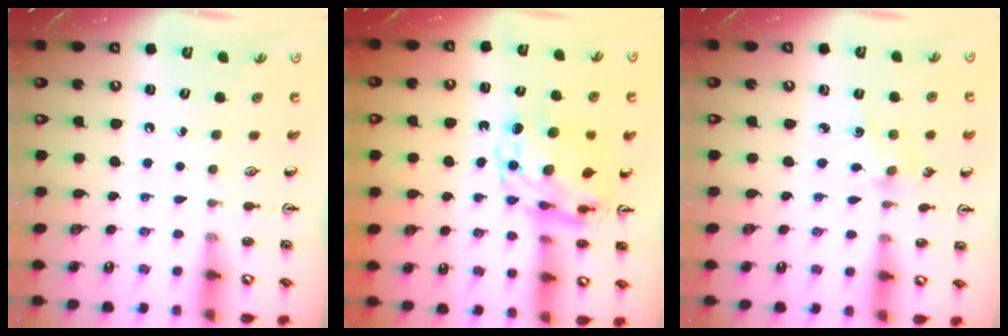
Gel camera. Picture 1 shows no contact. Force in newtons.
{"total": 11.0, "press": 11.0, "slide": 0.8}
{"total": 1.8, "press": 1.7, "slide": 0.3}